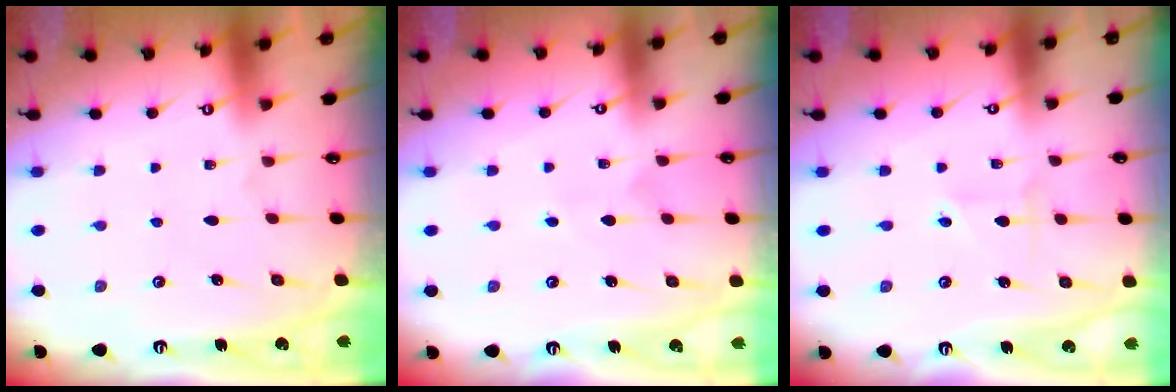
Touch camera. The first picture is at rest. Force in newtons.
{"total": 4.6, "press": 4.6, "slide": 0.4}
{"total": 1.7, "press": 1.7, "slide": 0.2}